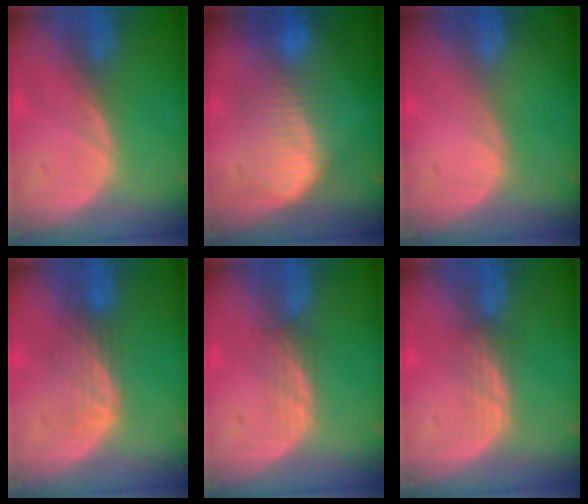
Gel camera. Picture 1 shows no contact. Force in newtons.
{"total": 8.1, "press": 8.1, "slide": 0.1}
{"total": 0.0}
{"total": 4.3, "press": 3.6, "slide": 2.4}
{"total": 2.3, "press": 2.2, "slide": 0.6}
{"total": 2.5, "press": 2.3, "slide": 0.9}